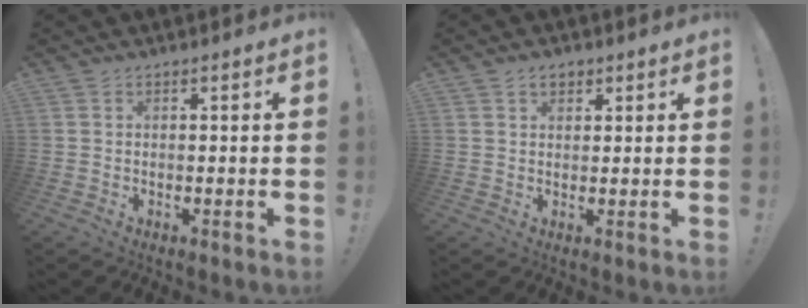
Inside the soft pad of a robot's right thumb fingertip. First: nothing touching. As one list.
[{"total": 2.9, "force": [1.5, 2.0, 1.4], "torque": [-0.016, -0.002, 0.026]}]